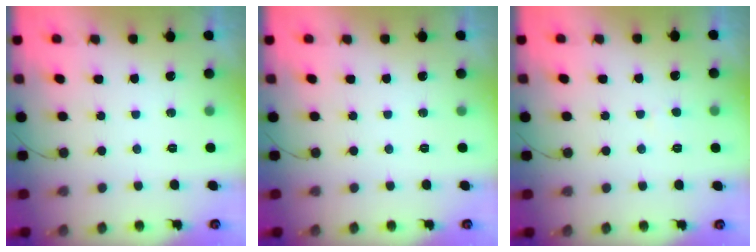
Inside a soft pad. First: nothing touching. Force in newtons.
{"total": 0.0}
{"total": 2.3, "press": 2.3, "slide": 0.2}